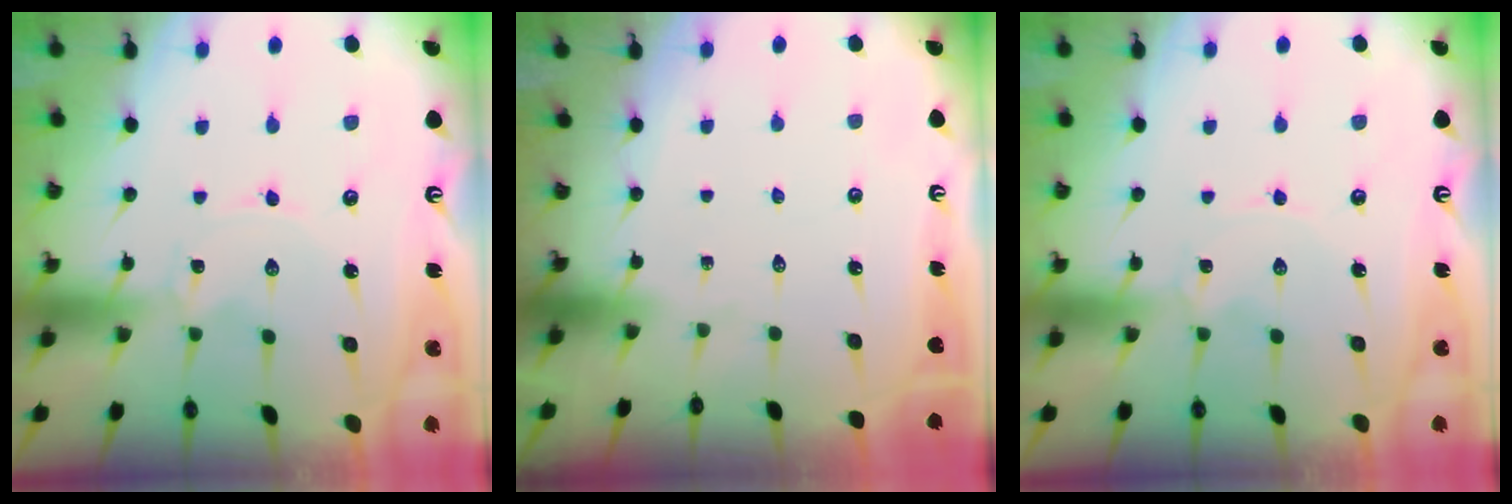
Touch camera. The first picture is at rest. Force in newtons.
{"total": 0.0}
{"total": 1.2, "press": 1.2, "slide": 0.3}